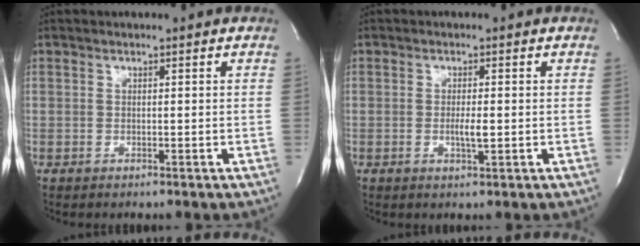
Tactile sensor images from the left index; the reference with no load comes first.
{"total": 2.3, "force": [-0.8, 0.2, 2.1], "torque": [-0.042, -0.008, -0.013]}